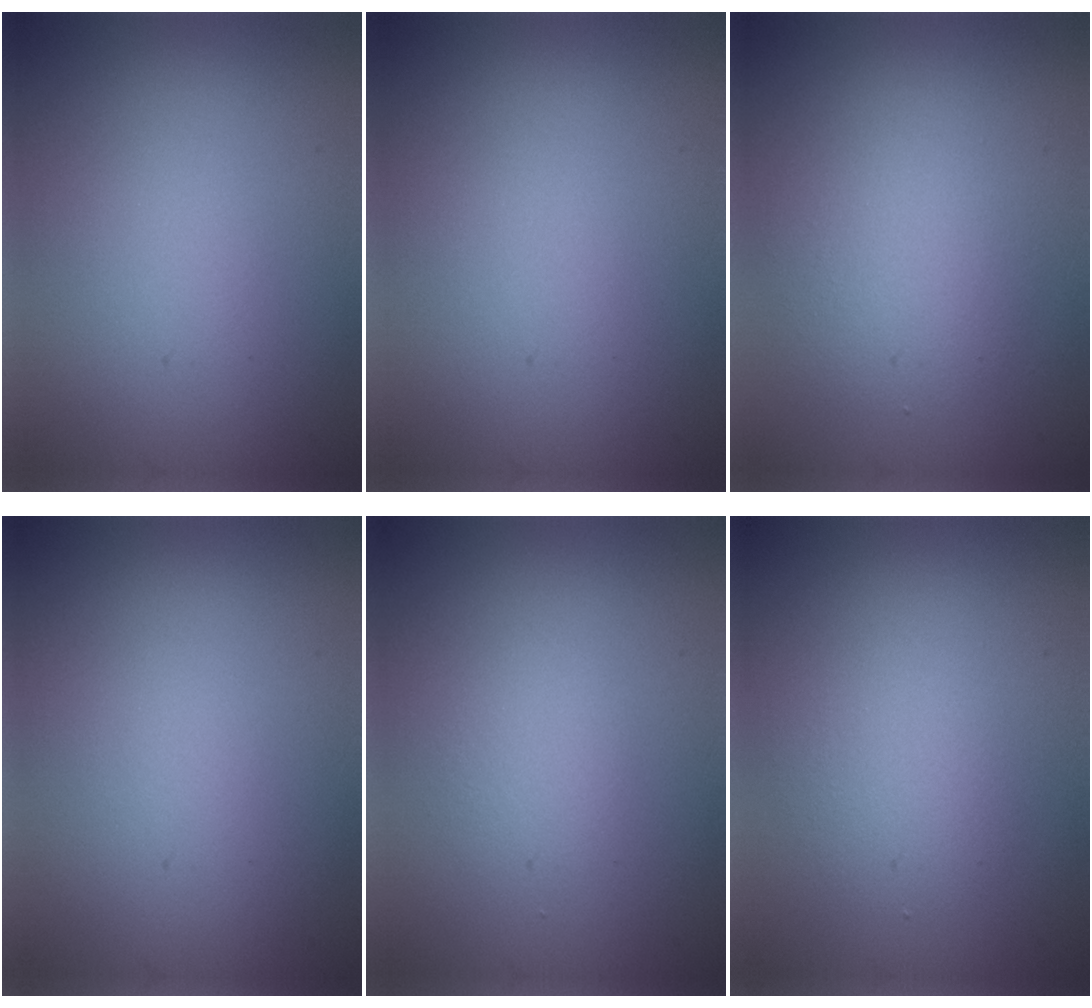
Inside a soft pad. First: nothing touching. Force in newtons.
{"total": 0.0}
{"total": 3.0, "press": 3.0, "slide": 0.1}
{"total": 0.0}
{"total": 1.3, "press": 1.3, "slide": 0.1}
{"total": 2.4, "press": 2.4, "slide": 0.1}